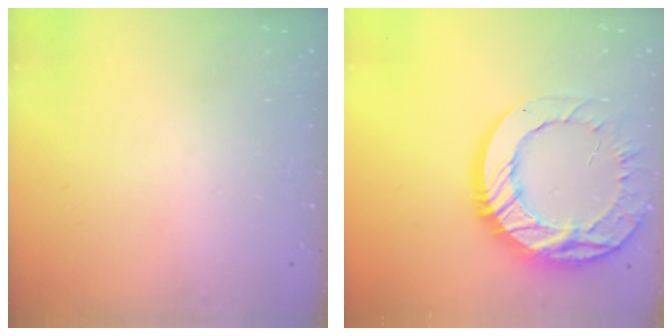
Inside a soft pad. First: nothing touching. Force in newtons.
{"total": 21.8, "press": 21.7, "slide": 1.9}